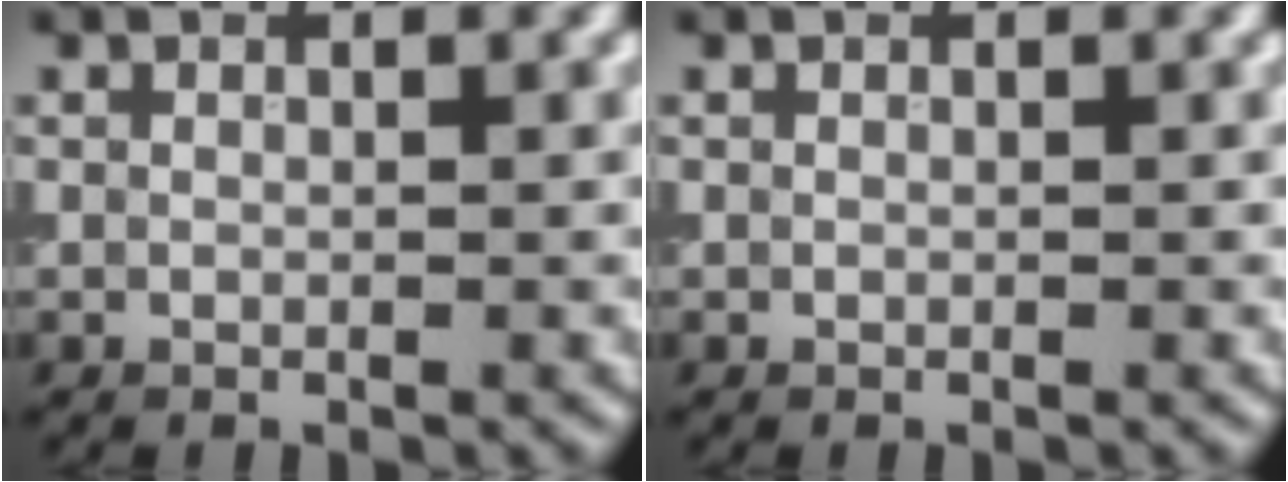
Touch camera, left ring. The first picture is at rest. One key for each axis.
{"total": 0.0}